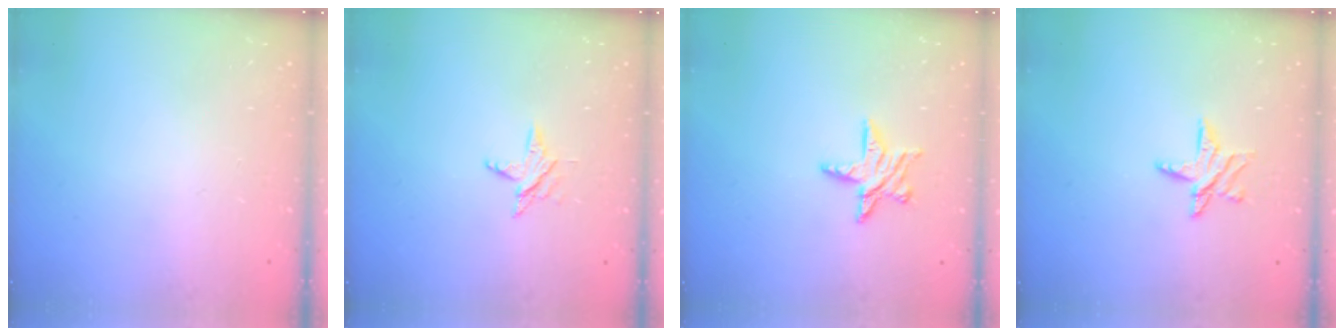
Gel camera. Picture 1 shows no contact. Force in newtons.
{"total": 4.1, "press": 4.0, "slide": 0.5}
{"total": 8.7, "press": 8.7, "slide": 0.7}
{"total": 8.1, "press": 8.1, "slide": 0.4}